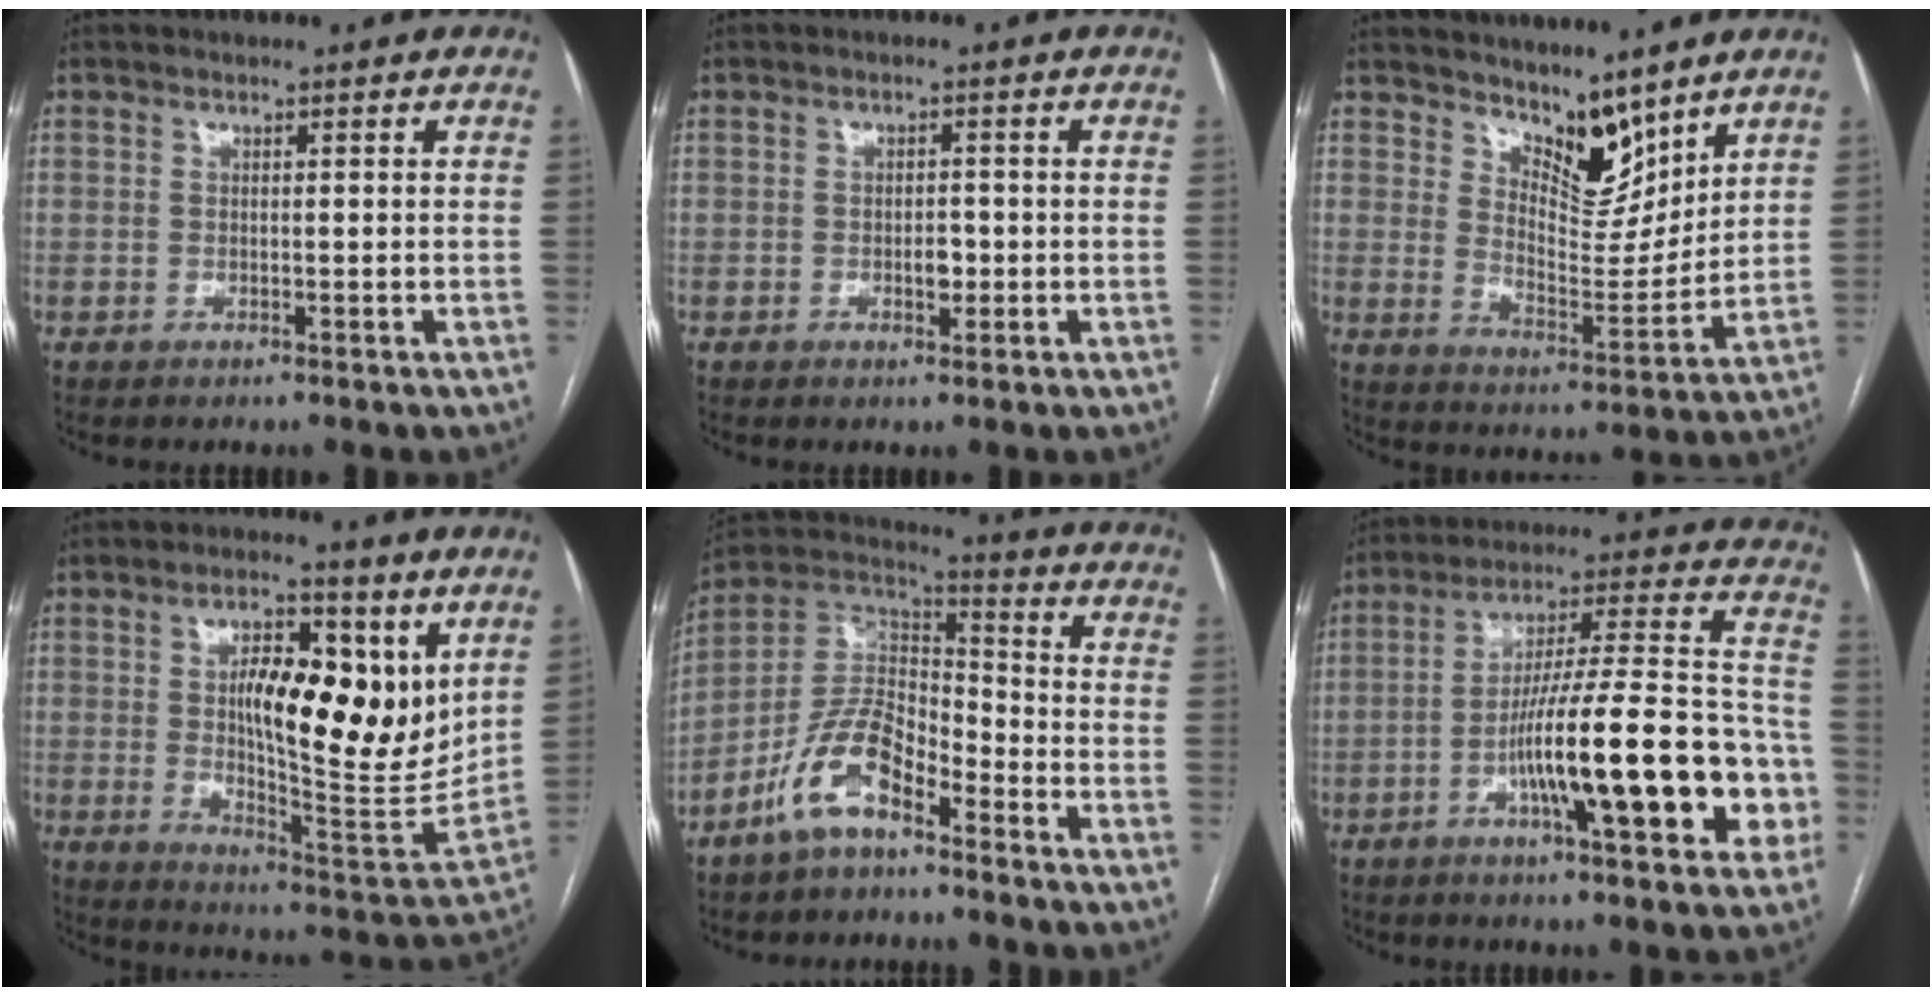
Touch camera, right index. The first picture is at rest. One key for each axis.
{"total": 2.2, "fx": -0.6, "fy": 1.2, "fz": 1.8, "tx": -0.024, "ty": 0.003, "tz": -0.006}
{"total": 9.0, "fx": 7.3, "fy": 3.3, "fz": 4.0, "tx": -0.064, "ty": -0.008, "tz": 0.135}
{"total": 17.6, "fx": 5.4, "fy": 5.9, "fz": 15.7, "tx": -0.233, "ty": -0.003, "tz": 0.092}
{"total": 11.1, "fx": -6.9, "fy": 4.4, "fz": 7.5, "tx": -0.163, "ty": 0.019, "tz": -0.136}
{"total": 21.3, "fx": -6.9, "fy": 3.4, "fz": 19.8, "tx": -0.263, "ty": 0.026, "tz": -0.099}